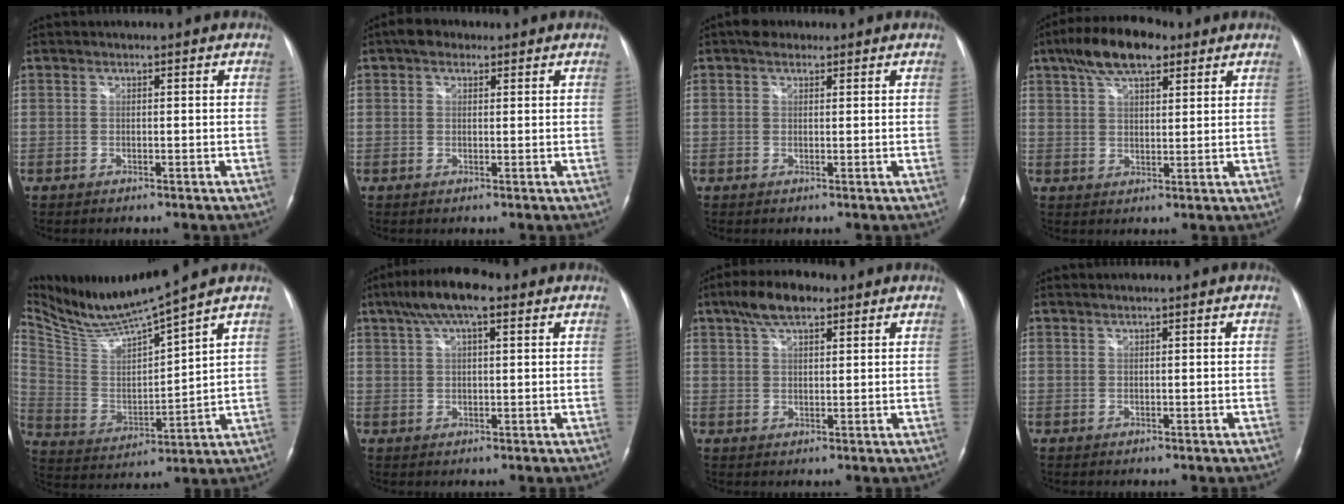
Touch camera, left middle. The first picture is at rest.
{"total": 2.7, "force": [1.5, 1.8, 1.2], "torque": [-0.024, 0.015, 0.022]}
{"total": 2.3, "force": [1.5, 1.4, 0.9], "torque": [-0.017, 0.015, 0.021]}
{"total": 10.1, "force": [6.4, 3.9, 6.7], "torque": [-0.123, 0.025, 0.111]}
{"total": 12.4, "force": [11.4, -1.7, 4.4], "torque": [-0.095, -0.008, 0.227]}
{"total": 8.4, "force": [5.0, 2.3, 6.3], "torque": [-0.119, 0.026, 0.082]}
{"total": 6.6, "force": [4.3, 2.5, 4.4], "torque": [-0.085, 0.020, 0.075]}
{"total": 0.6, "force": [0.5, -0.1, 0.3], "torque": [-0.009, 0.006, 0.014]}